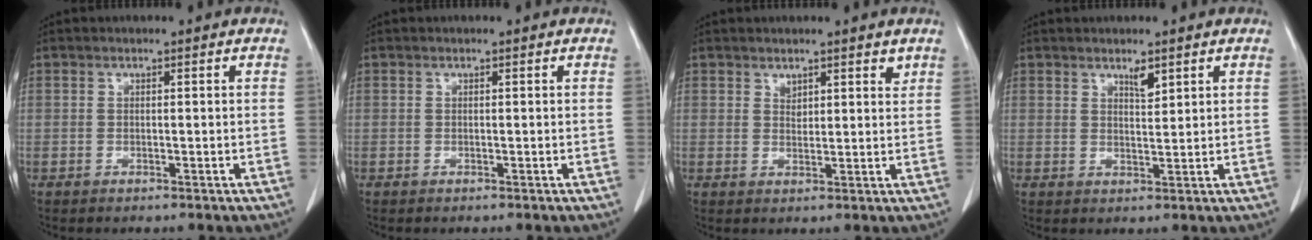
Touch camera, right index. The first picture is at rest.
{"total": 0.0}
{"total": 2.8, "force": [2.1, 1.4, 1.0], "torque": [-0.009, -0.005, 0.034]}
{"total": 2.2, "force": [1.6, 0.5, 1.5], "torque": [-0.027, -0.004, 0.030]}